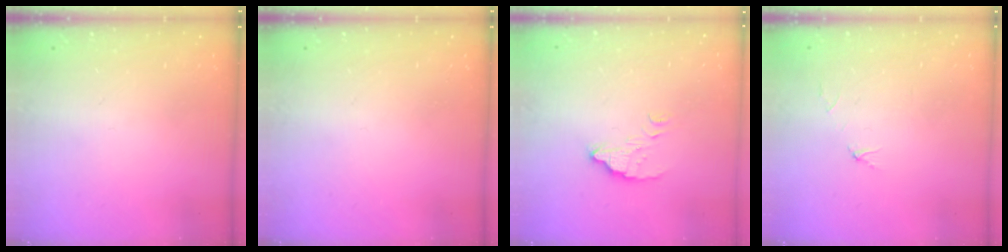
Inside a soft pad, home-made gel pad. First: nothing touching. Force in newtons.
{"total": 0.0}
{"total": 3.8, "press": 3.8, "slide": 0.2}
{"total": 2.9, "press": 2.9, "slide": 0.3}